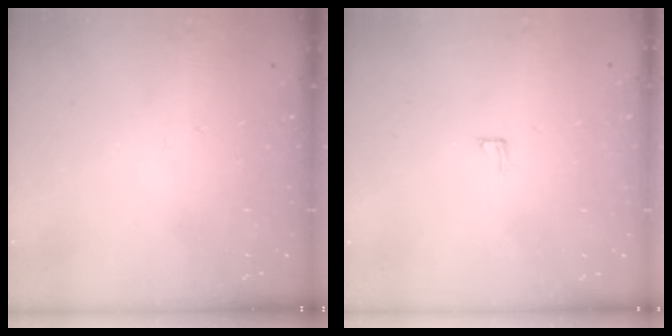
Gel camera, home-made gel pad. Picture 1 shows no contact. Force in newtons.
{"total": 3.1, "press": 3.1, "slide": 0.2}